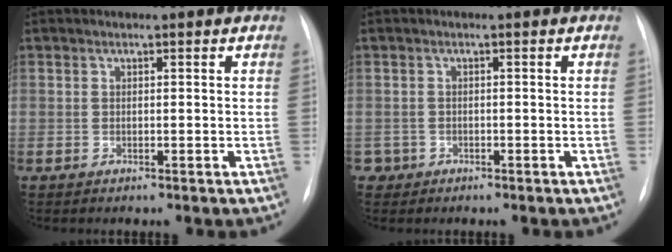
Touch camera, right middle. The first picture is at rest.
{"total": 1.4, "force": [-0.7, 1.2, -0.3], "torque": [0.004, 0.006, -0.013]}